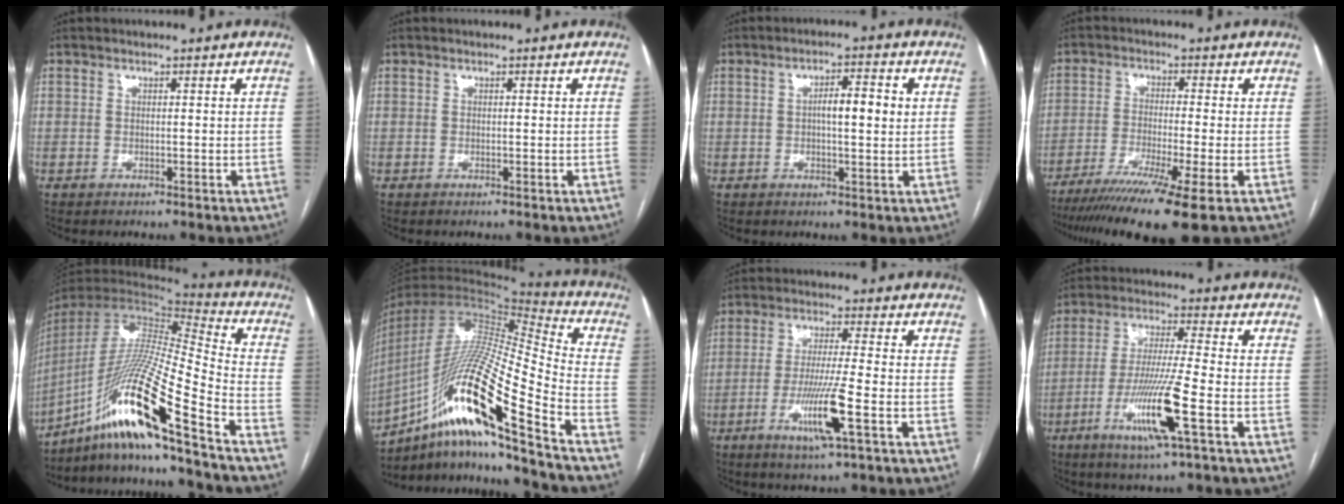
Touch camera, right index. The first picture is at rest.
{"total": 0.0}
{"total": 5.3, "force": [0.7, 1.1, 5.1], "torque": [-0.084, 0.009, 0.010]}
{"total": 13.0, "force": [-8.6, -0.9, 9.7], "torque": [-0.165, -0.035, -0.141]}
{"total": 21.4, "force": [-14.3, -1.4, 15.9], "torque": [-0.328, -0.029, -0.271]}
{"total": 23.4, "force": [-13.3, 0.3, 19.3], "torque": [-0.370, -0.019, -0.245]}
{"total": 9.3, "force": [-3.4, -0.5, 8.6], "torque": [-0.167, -0.017, -0.063]}
{"total": 12.8, "force": [-4.8, -0.1, 11.9], "torque": [-0.236, -0.020, -0.091]}